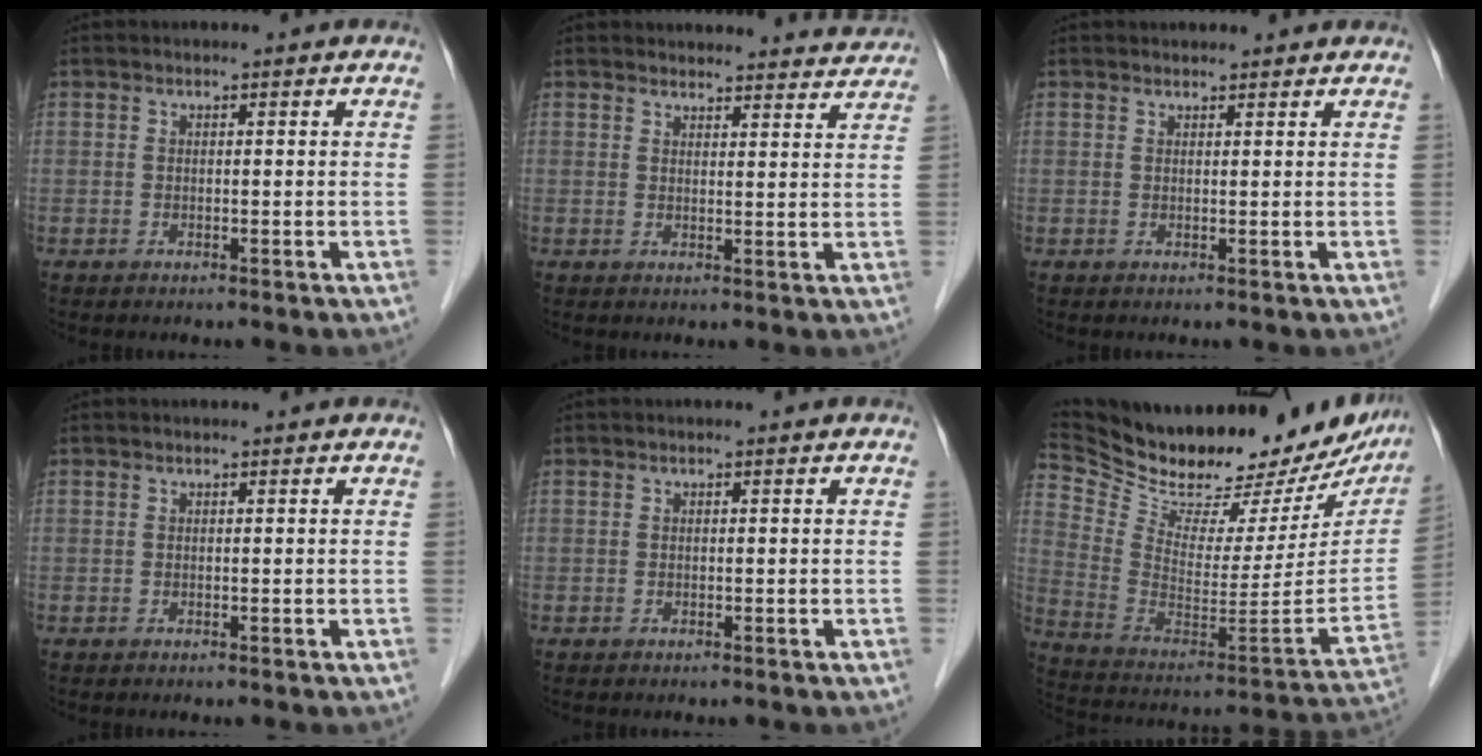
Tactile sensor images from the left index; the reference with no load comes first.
{"total": 11.6, "force": [11.3, 2.4, 1.0], "torque": [0.022, -0.003, 0.110]}
{"total": 2.3, "force": [2.2, 0.7, 0.3], "torque": [-0.007, 0.014, 0.027]}
{"total": 0.0}
{"total": 0.0}
{"total": 31.8, "force": [27.3, 9.1, 13.6], "torque": [-0.243, -0.059, 0.391]}